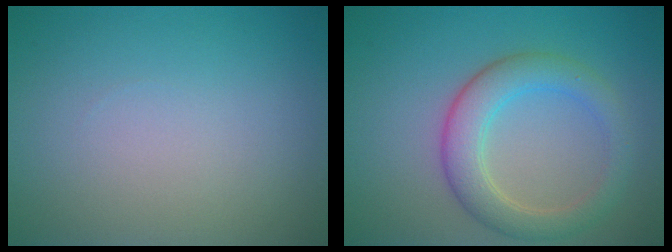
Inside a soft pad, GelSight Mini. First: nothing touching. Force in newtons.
{"total": 4.5, "press": 4.5, "slide": 0.3}